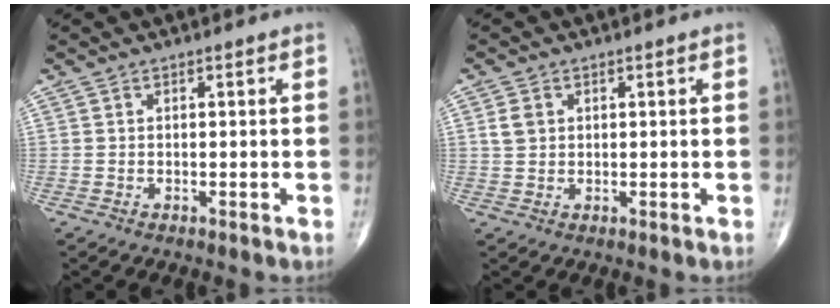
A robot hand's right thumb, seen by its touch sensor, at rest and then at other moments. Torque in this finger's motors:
{"motor_torque": [-0.04, 0.03, 0.10, 0.03, 0.01]}